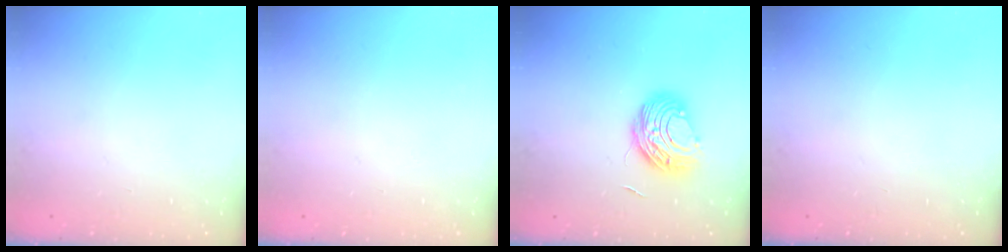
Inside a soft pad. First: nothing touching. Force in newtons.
{"total": 0.0}
{"total": 9.1, "press": 9.1, "slide": 0.5}
{"total": 0.0}